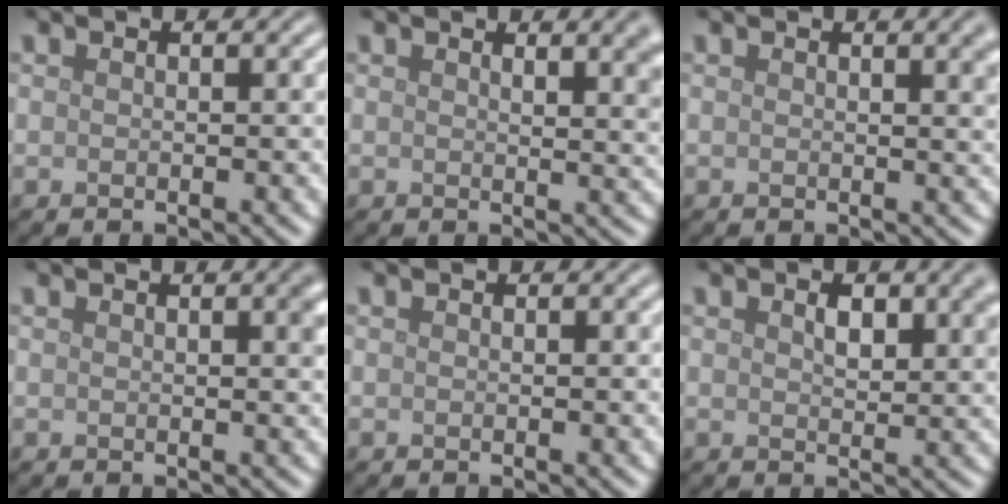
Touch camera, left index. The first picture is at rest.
{"total": 3.4, "force": [1.9, 1.2, 2.6], "torque": [-0.018, 0.002, 0.025]}
{"total": 2.6, "force": [1.1, 0.9, 2.2], "torque": [-0.013, 0.007, 0.011]}
{"total": 1.8, "force": [0.6, 0.6, 1.6], "torque": [-0.013, 0.006, 0.007]}
{"total": 0.0}
{"total": 3.3, "force": [1.3, 1.6, 2.6], "torque": [-0.040, 0.005, 0.021]}